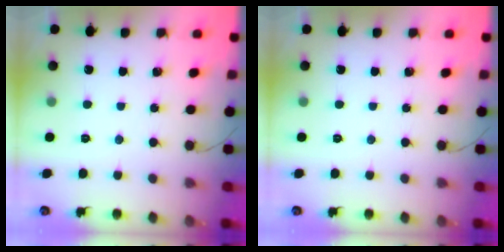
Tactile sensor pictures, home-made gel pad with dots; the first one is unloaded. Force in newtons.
{"total": 0.0}